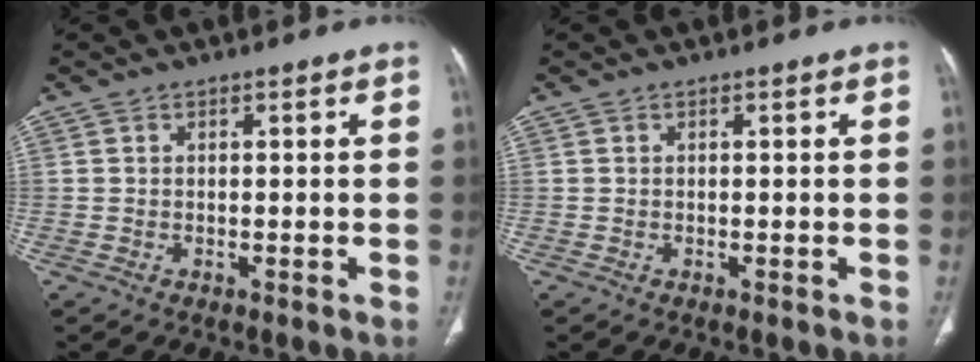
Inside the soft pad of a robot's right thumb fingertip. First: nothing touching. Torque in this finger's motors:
{"motor_torque": [0.01, 0.01, -0.36, 0.36, 0.00]}